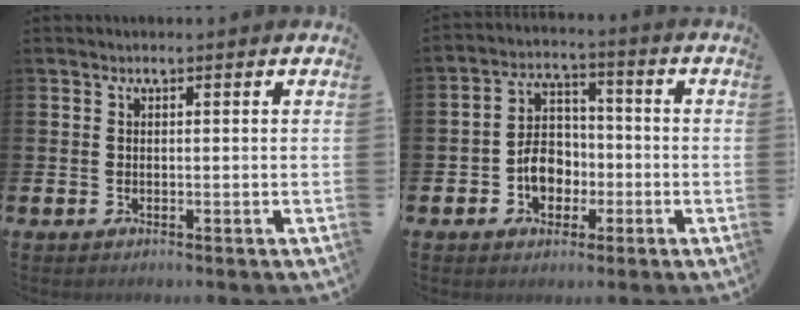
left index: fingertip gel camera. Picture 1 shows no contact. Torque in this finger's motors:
{"motor_torque": [1.22, 0.37, 0.36, 0.13]}